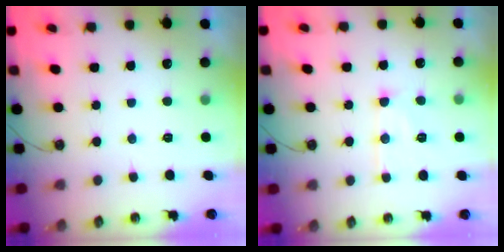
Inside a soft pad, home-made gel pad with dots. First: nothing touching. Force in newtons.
{"total": 8.7, "press": 8.7, "slide": 0.2}